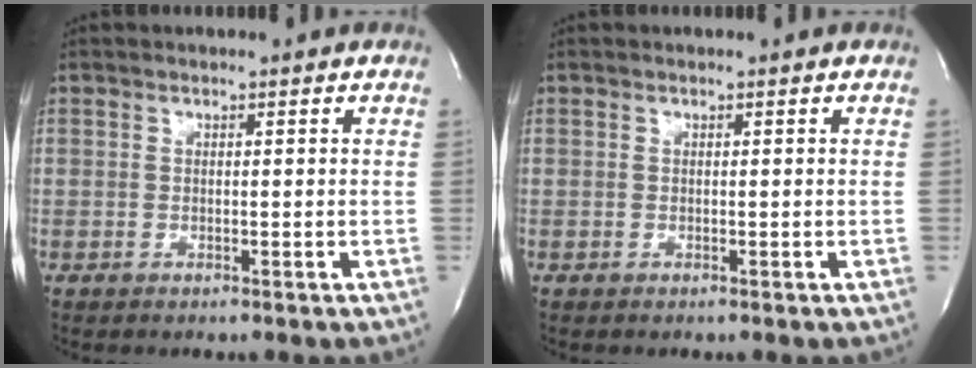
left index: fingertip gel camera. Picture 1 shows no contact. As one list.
[{"total": 0.0}]